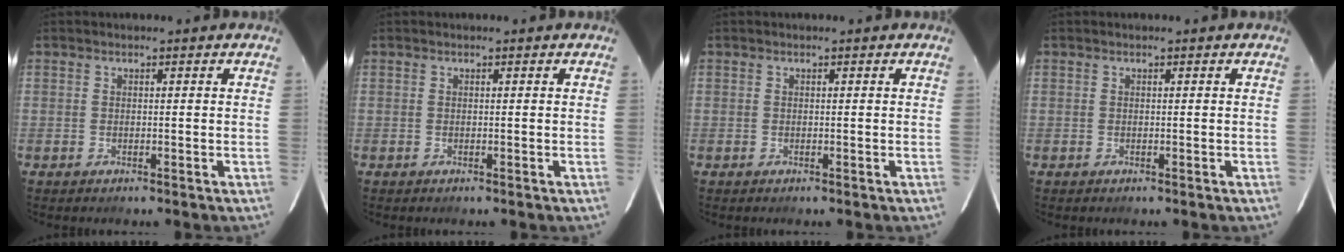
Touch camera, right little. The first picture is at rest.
{"total": 0.0}
{"total": 0.0}
{"total": 0.0}